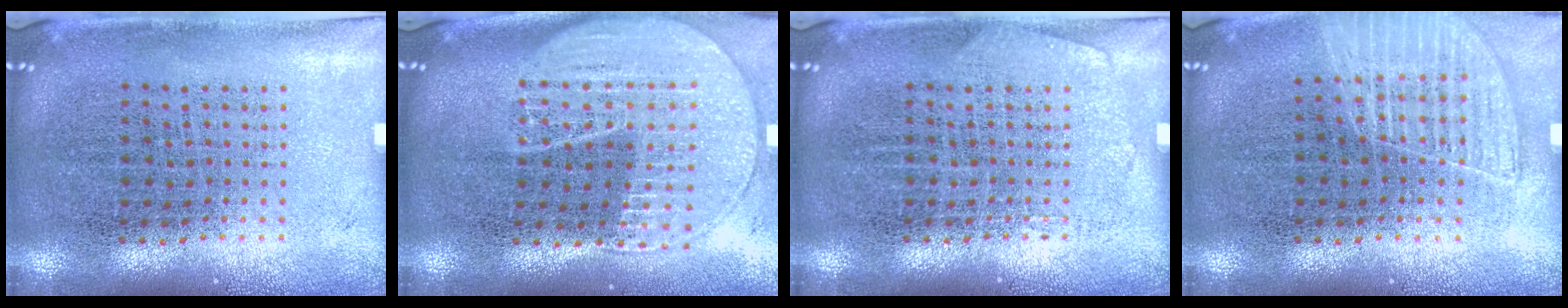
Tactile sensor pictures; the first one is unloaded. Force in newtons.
{"total": 2.0, "press": 1.7, "slide": 0.9}
{"total": 0.6, "press": 0.6, "slide": 0.1}
{"total": 1.2, "press": 1.2, "slide": 0.2}